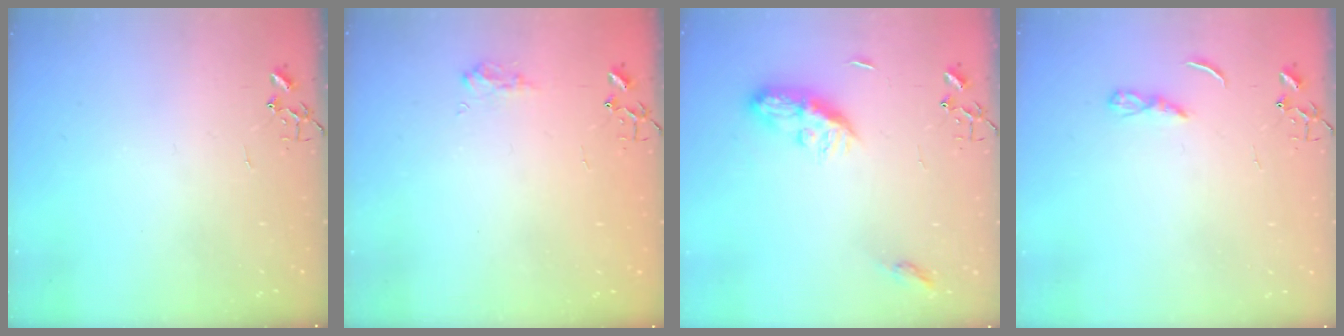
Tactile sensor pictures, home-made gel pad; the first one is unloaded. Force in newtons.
{"total": 8.3, "press": 8.3, "slide": 0.6}
{"total": 9.4, "press": 9.4, "slide": 0.1}
{"total": 3.3, "press": 3.3, "slide": 0.4}